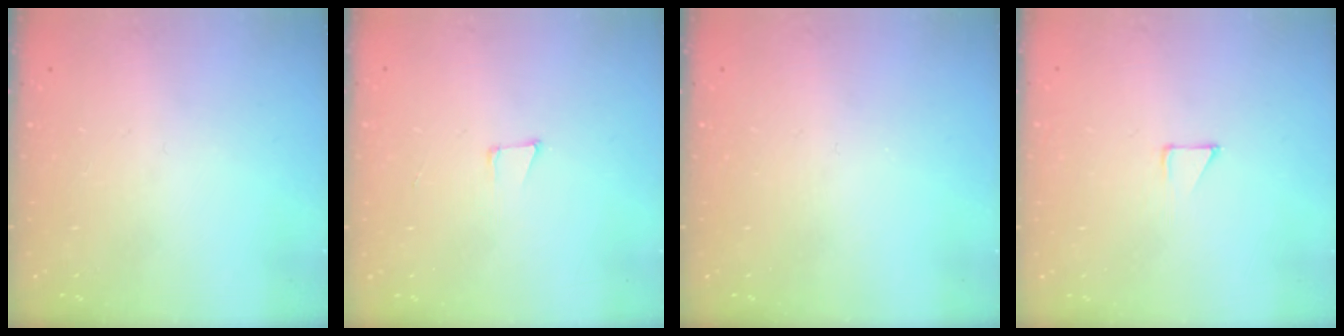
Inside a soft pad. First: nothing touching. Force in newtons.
{"total": 4.2, "press": 3.2, "slide": 2.7}
{"total": 0.0}
{"total": 3.1, "press": 3.1, "slide": 0.3}